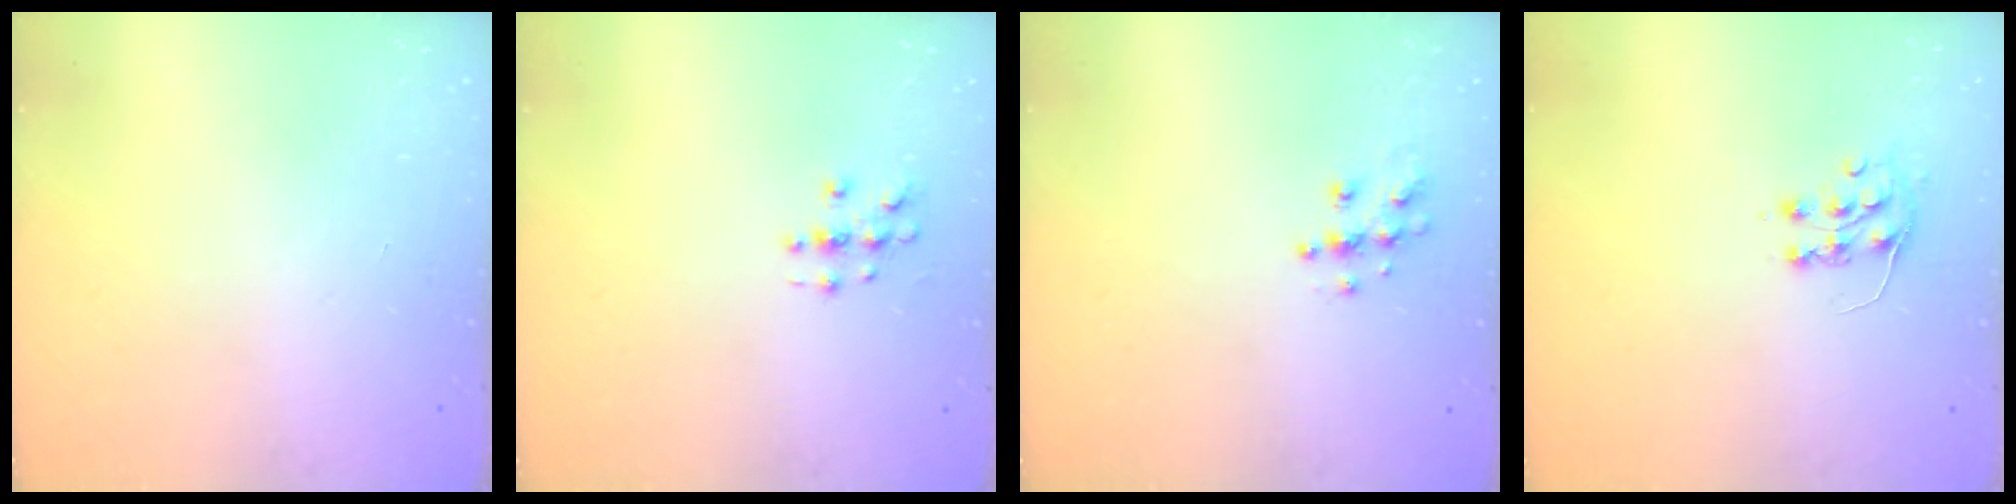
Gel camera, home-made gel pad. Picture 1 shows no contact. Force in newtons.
{"total": 3.4, "press": 3.4, "slide": 0.2}
{"total": 6.4, "press": 6.4, "slide": 0.2}
{"total": 7.3, "press": 7.3, "slide": 0.5}